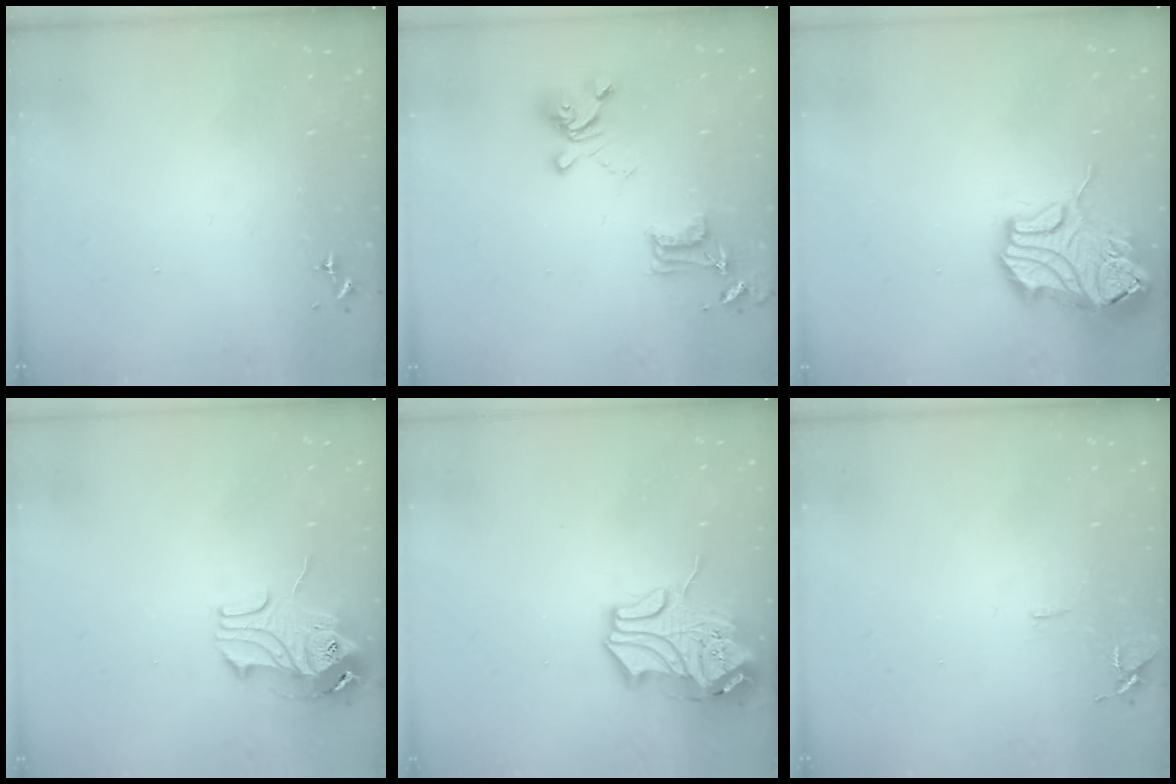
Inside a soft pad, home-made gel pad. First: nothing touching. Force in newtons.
{"total": 15.9, "press": 15.9, "slide": 1.0}
{"total": 15.7, "press": 15.6, "slide": 2.3}
{"total": 10.9, "press": 10.9, "slide": 1.1}
{"total": 14.0, "press": 13.8, "slide": 2.1}
{"total": 6.5, "press": 6.4, "slide": 0.7}